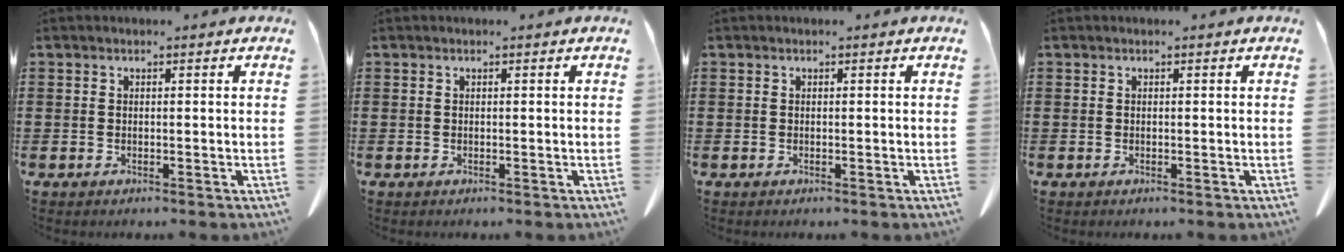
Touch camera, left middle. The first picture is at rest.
{"total": 0.0}
{"total": 0.0}
{"total": 0.0}